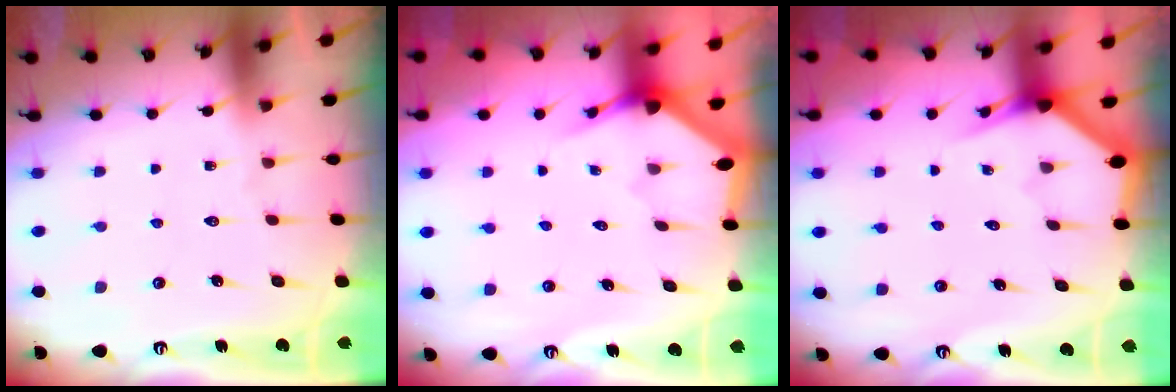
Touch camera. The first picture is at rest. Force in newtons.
{"total": 3.1, "press": 3.1, "slide": 0.2}
{"total": 3.0, "press": 3.0, "slide": 0.1}